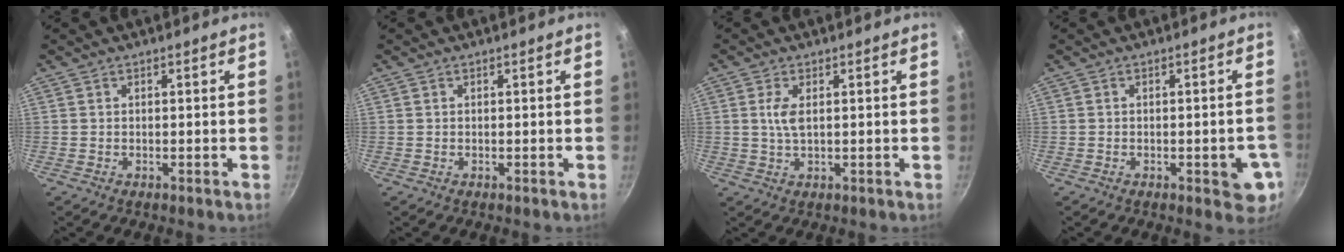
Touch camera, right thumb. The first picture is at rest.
{"total": 0.0}
{"total": 3.4, "force": [0.7, 1.5, 3.0], "torque": [-0.062, -0.001, 0.013]}
{"total": 6.7, "force": [-2.0, 2.6, 5.8], "torque": [-0.049, 0.002, -0.024]}